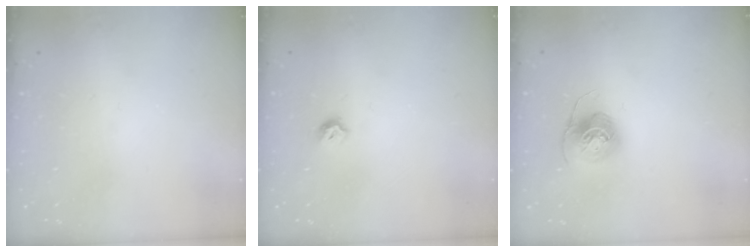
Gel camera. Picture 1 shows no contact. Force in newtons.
{"total": 4.9, "press": 4.8, "slide": 0.9}
{"total": 7.1, "press": 7.1, "slide": 0.5}